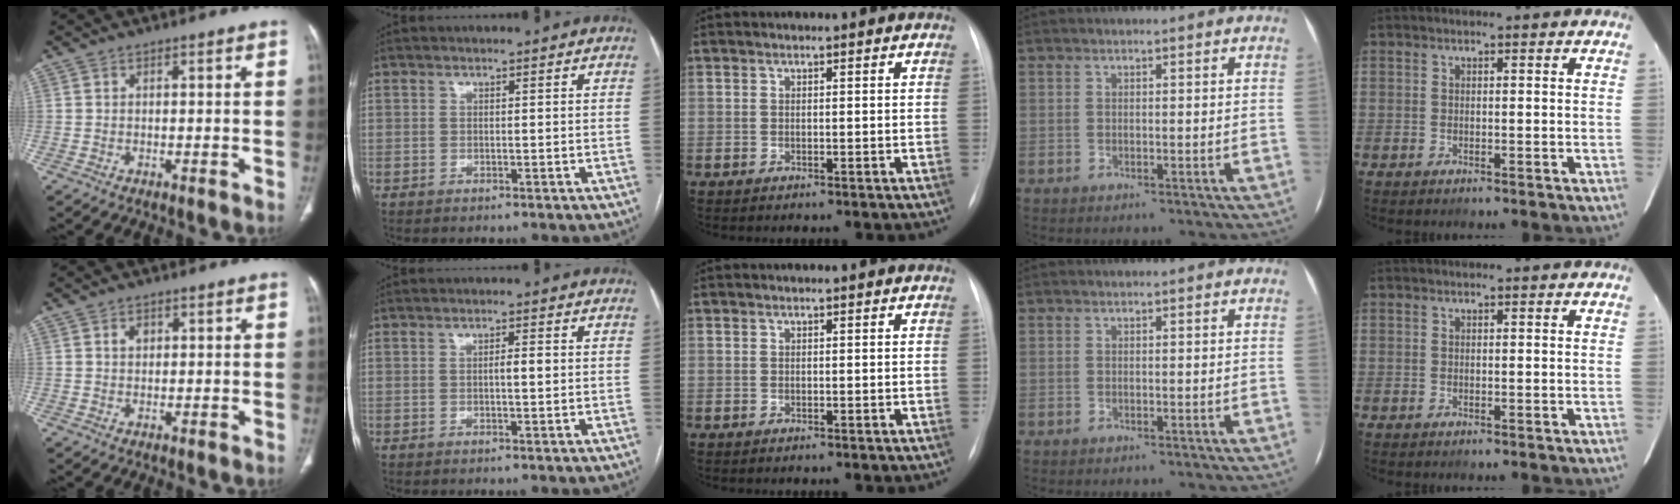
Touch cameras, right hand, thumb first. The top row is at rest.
{"thumb": {"total": 1.7, "force": [0.6, 1.3, 0.9], "torque": [-0.009, 0.000, 0.009]}, "index": {"total": 1.7, "force": [0.0, 0.2, 1.7], "torque": [-0.028, 0.003, 0.000]}}